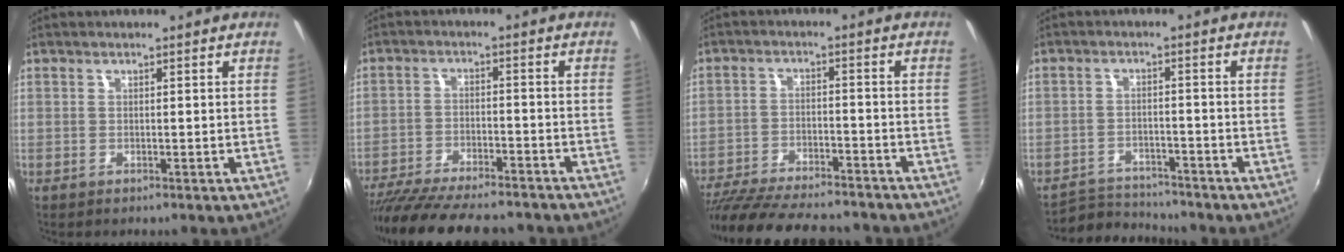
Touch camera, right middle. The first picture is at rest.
{"total": 19.3, "force": [-16.6, 4.3, 8.8], "torque": [-0.175, -0.035, -0.254]}
{"total": 20.5, "force": [-17.8, 4.8, 9.0], "torque": [-0.182, -0.030, -0.269]}
{"total": 7.3, "force": [-7.1, 1.4, 0.3], "torque": [-0.027, 0.009, -0.122]}